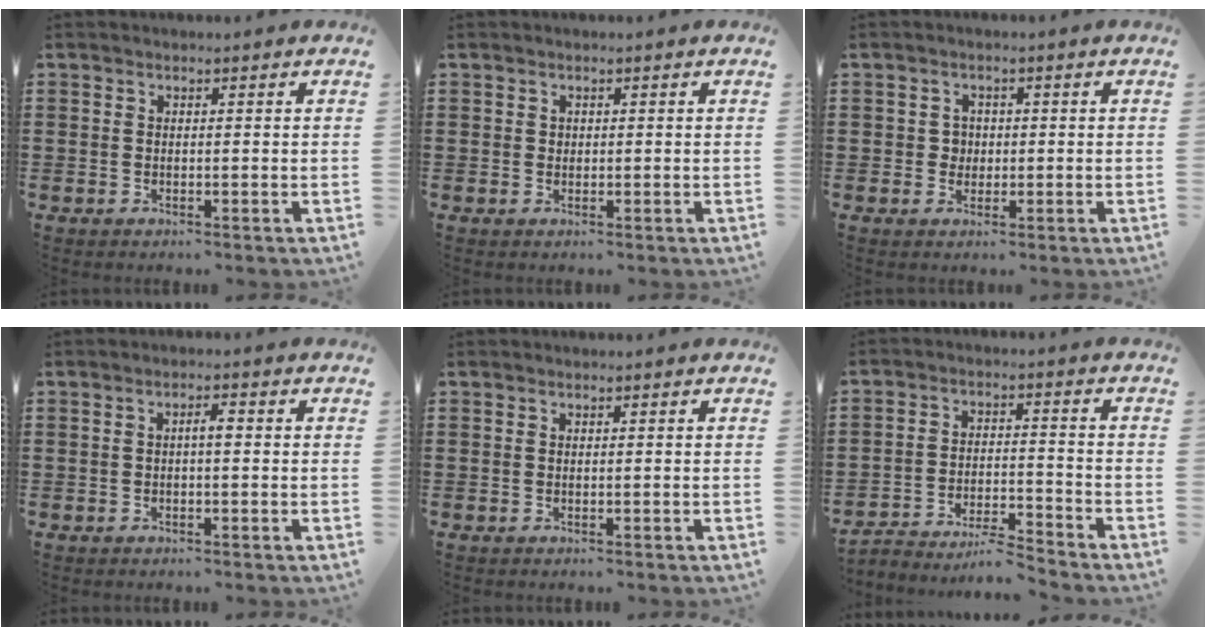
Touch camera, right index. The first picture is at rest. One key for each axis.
{"total": 0.6, "fx": 0.2, "fy": 0.5, "fz": 0.1, "tx": -0.004, "ty": 0.003, "tz": 0.005}
{"total": 2.0, "fx": 0.0, "fy": 1.9, "fz": 0.8, "tx": -0.022, "ty": 0.009, "tz": -0.001}
{"total": 1.7, "fx": -0.2, "fy": 0.4, "fz": 1.6, "tx": -0.030, "ty": 0.003, "tz": -0.005}
{"total": 0.0}
{"total": 4.8, "fx": -4.7, "fy": 0.1, "fz": 1.1, "tx": -0.023, "ty": 0.002, "tz": -0.095}